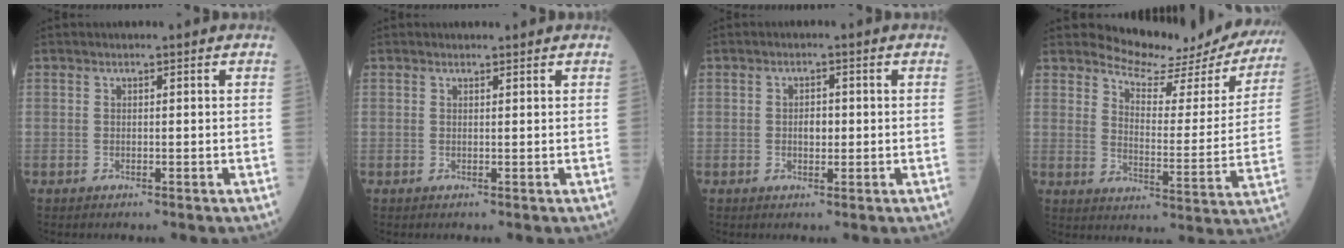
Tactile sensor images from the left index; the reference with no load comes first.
{"total": 0.5, "force": [0.5, 0.2, 0.0], "torque": [-0.008, -0.003, 0.006]}
{"total": 2.3, "force": [-0.1, 1.3, 1.9], "torque": [-0.031, 0.003, -0.002]}
{"total": 16.6, "force": [15.9, 3.4, 3.4], "torque": [-0.039, -0.069, 0.183]}